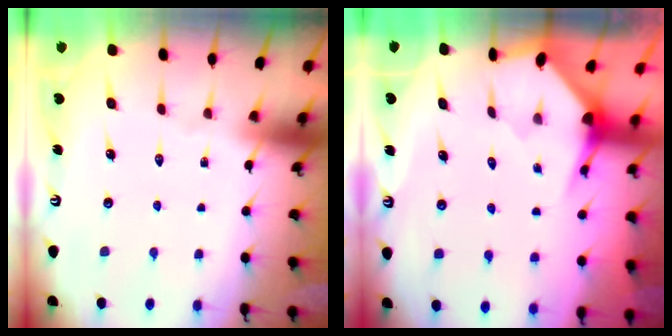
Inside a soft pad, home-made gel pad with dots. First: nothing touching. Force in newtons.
{"total": 3.1, "press": 3.1, "slide": 0.2}